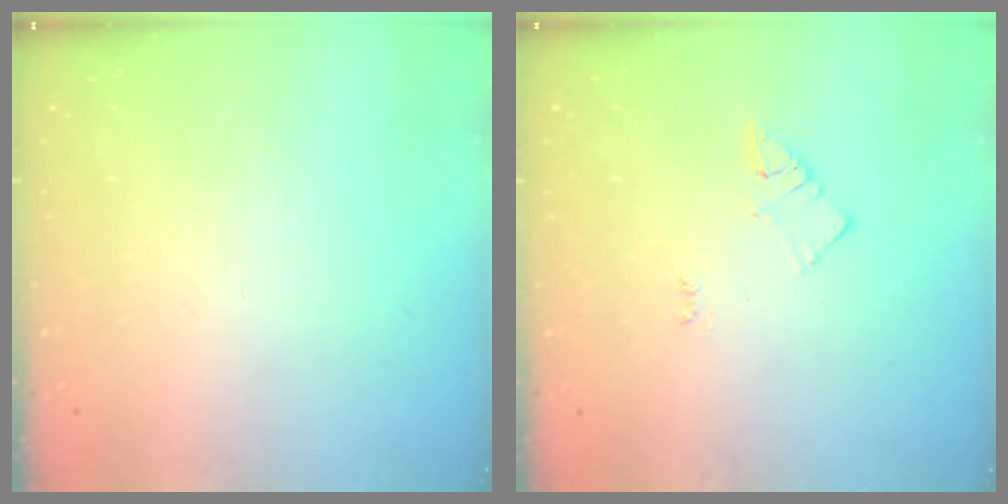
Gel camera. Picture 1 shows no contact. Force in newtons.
{"total": 3.3, "press": 3.3, "slide": 0.4}